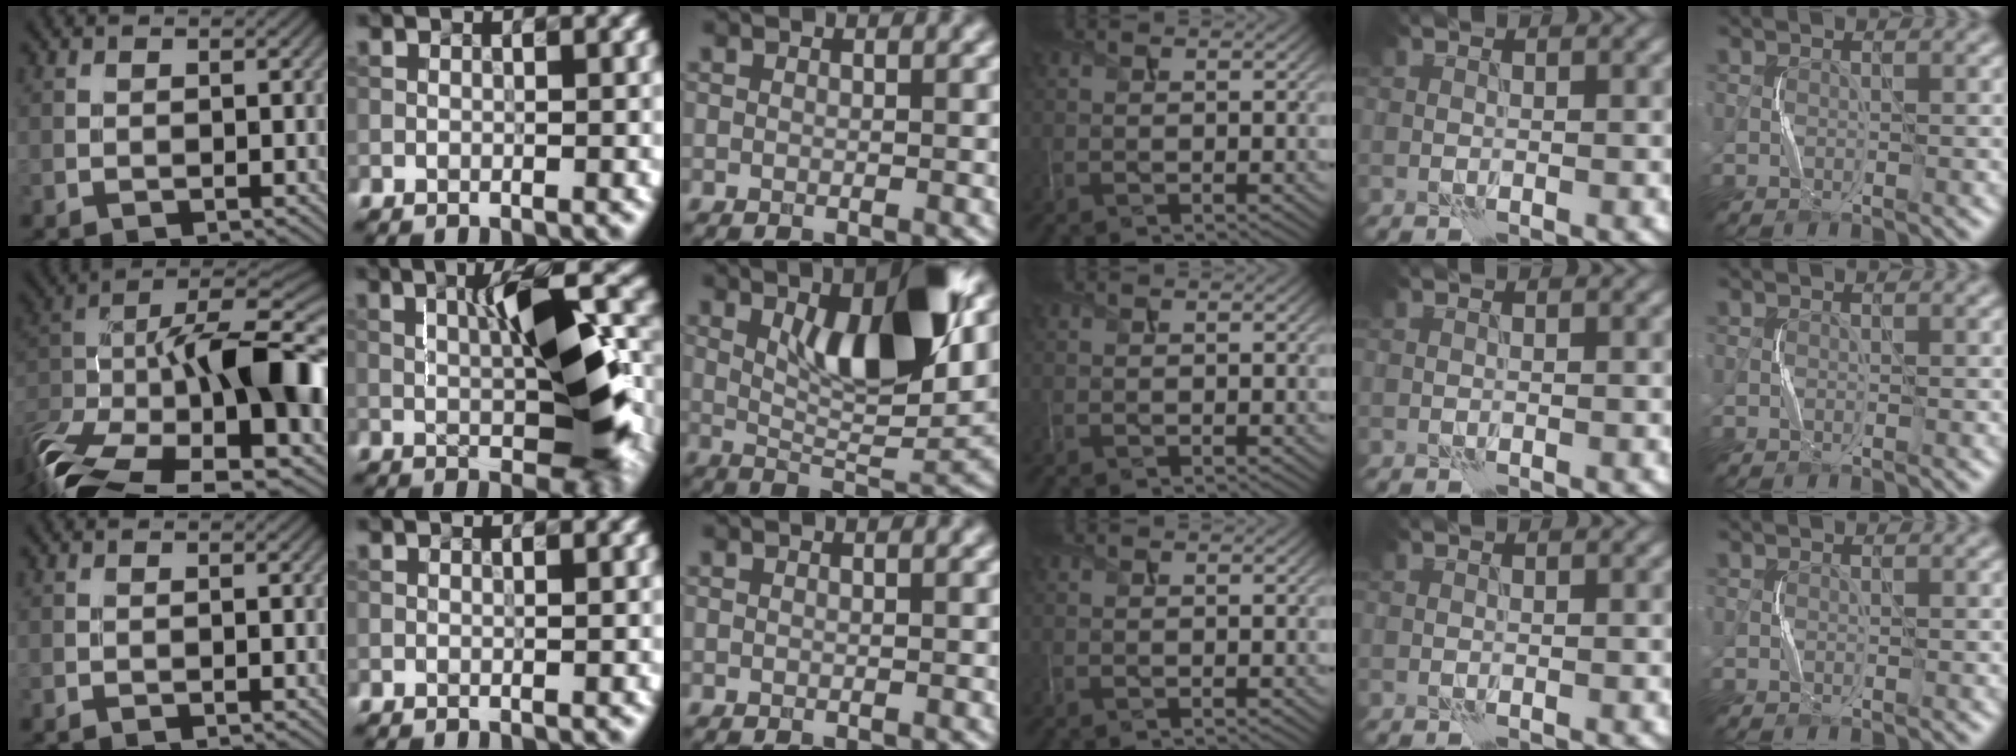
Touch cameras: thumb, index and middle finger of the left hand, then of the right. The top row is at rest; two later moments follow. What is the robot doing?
{"motion": "squeeze", "object": "paper clamp"}